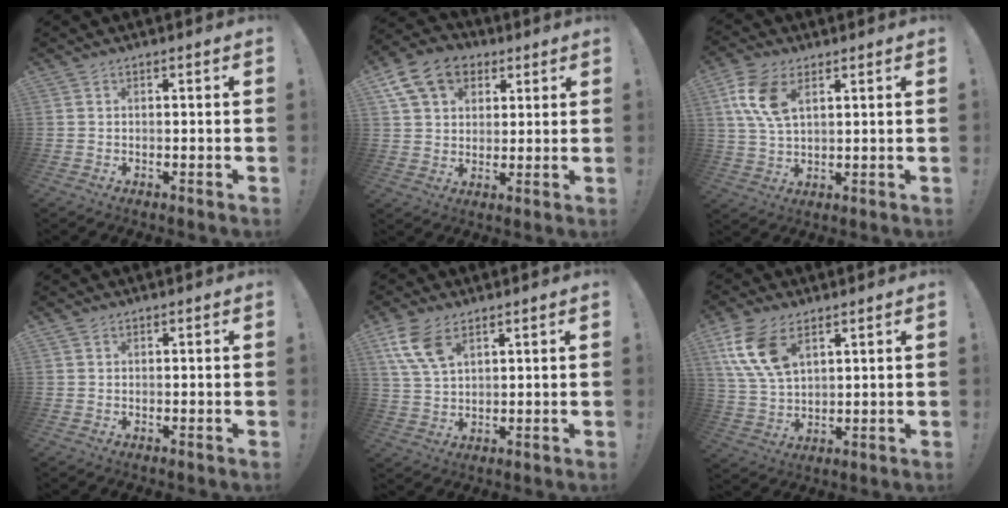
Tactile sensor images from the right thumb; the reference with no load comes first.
{"total": 14.3, "force": [6.4, 10.6, 7.1], "torque": [-0.108, -0.023, 0.126]}
{"total": 11.0, "force": [4.8, 6.0, 7.9], "torque": [-0.161, -0.010, 0.088]}
{"total": 0.9, "force": [0.7, 0.6, 0.1], "torque": [0.002, -0.002, 0.013]}
{"total": 9.9, "force": [5.6, 5.3, 6.3], "torque": [-0.128, -0.019, 0.105]}
{"total": 13.3, "force": [6.5, 7.6, 8.8], "torque": [-0.180, -0.018, 0.125]}